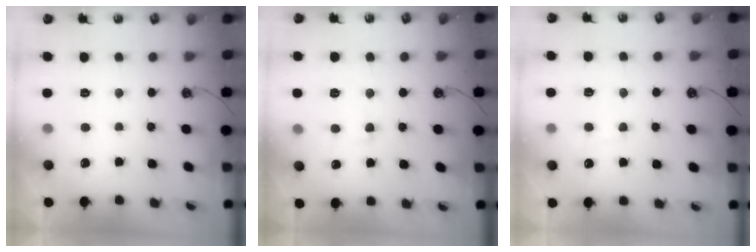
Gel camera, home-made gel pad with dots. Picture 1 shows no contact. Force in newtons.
{"total": 1.7, "press": 1.7, "slide": 0.5}
{"total": 4.0, "press": 3.9, "slide": 0.8}